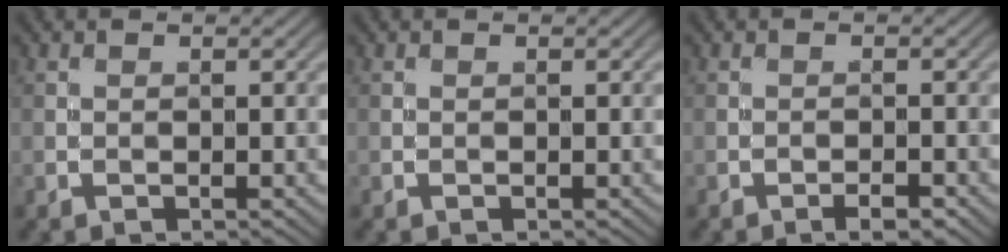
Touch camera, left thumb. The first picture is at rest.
{"total": 0.0}
{"total": 1.9, "force": [-1.3, 0.4, 1.3], "torque": [-0.022, 0.002, -0.024]}